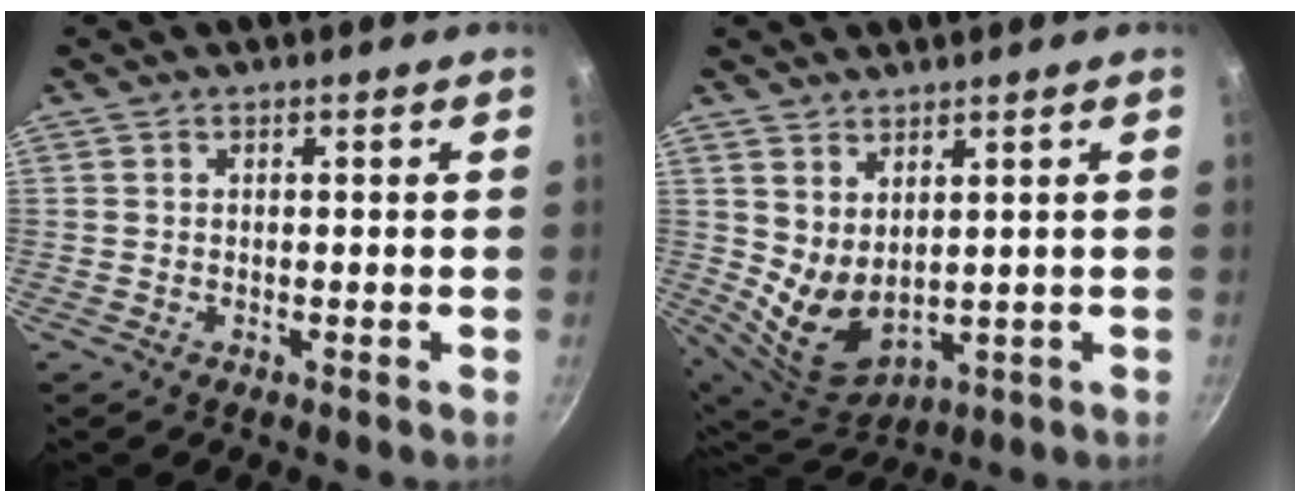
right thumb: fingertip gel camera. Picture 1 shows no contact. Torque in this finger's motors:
{"motor_torque": [-0.56, 1.06, 0.61, 0.76, 0.11]}